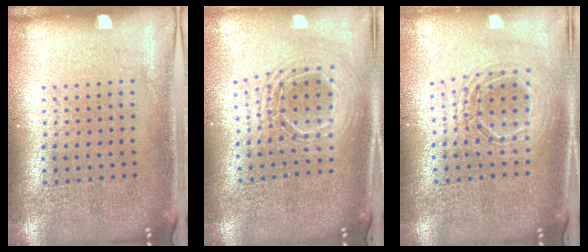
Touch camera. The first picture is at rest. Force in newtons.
{"total": 2.0, "press": 1.6, "slide": 1.2}
{"total": 1.7, "press": 1.4, "slide": 0.9}